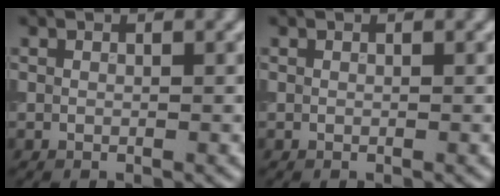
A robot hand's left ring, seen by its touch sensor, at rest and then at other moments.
{"total": 0.0}